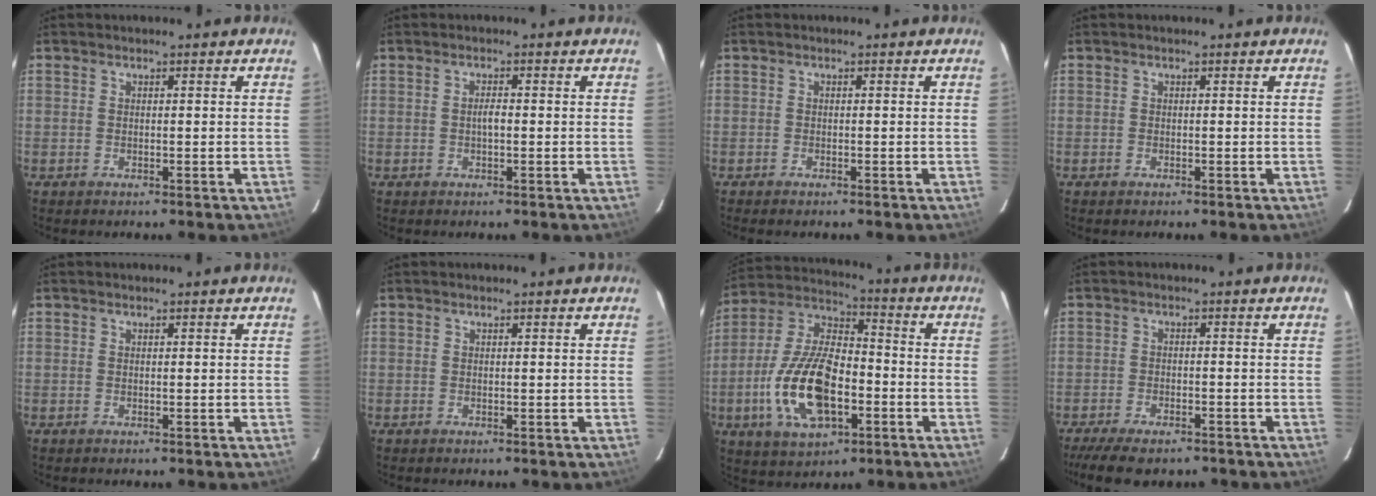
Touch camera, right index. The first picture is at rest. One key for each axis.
{"total": 0.7, "fx": 0.0, "fy": -0.2, "fz": 0.7, "tx": -0.013, "ty": 0.000, "tz": 0.000}
{"total": 0.8, "fx": -0.5, "fy": -0.5, "fz": -0.3, "tx": 0.003, "ty": -0.006, "tz": -0.008}
{"total": 0.8, "fx": 0.0, "fy": -0.4, "fz": -0.6, "tx": 0.012, "ty": -0.005, "tz": -0.001}
{"total": 0.0}
{"total": 0.0}
{"total": 18.3, "fx": -5.4, "fy": 8.8, "fz": 15.1, "tx": -0.317, "ty": 0.000, "tz": -0.095}
{"total": 9.3, "fx": -7.8, "fy": 2.6, "fz": 4.3, "tx": -0.105, "ty": -0.028, "tz": -0.124}